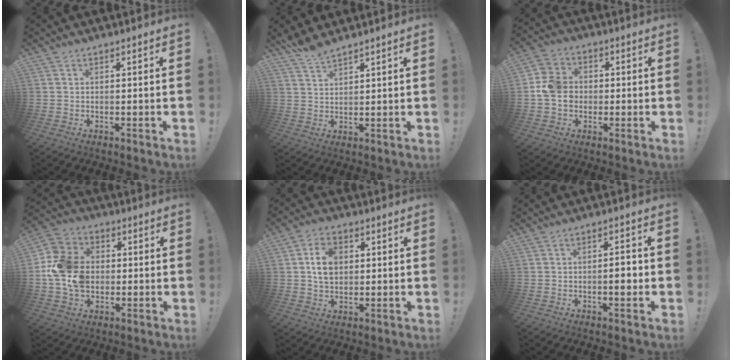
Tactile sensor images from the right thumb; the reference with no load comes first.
{"total": 4.6, "force": [4.3, 0.6, 1.5], "torque": [-0.033, -0.027, 0.080]}
{"total": 9.4, "force": [-0.9, 8.3, 4.3], "torque": [-0.076, 0.020, -0.010]}
{"total": 14.0, "force": [-0.4, 11.8, 7.7], "torque": [-0.130, 0.015, -0.001]}
{"total": 8.5, "force": [1.6, 6.5, 5.3], "torque": [-0.079, 0.002, 0.027]}
{"total": 4.1, "force": [-1.0, 1.3, 3.8], "torque": [-0.048, 0.001, -0.022]}